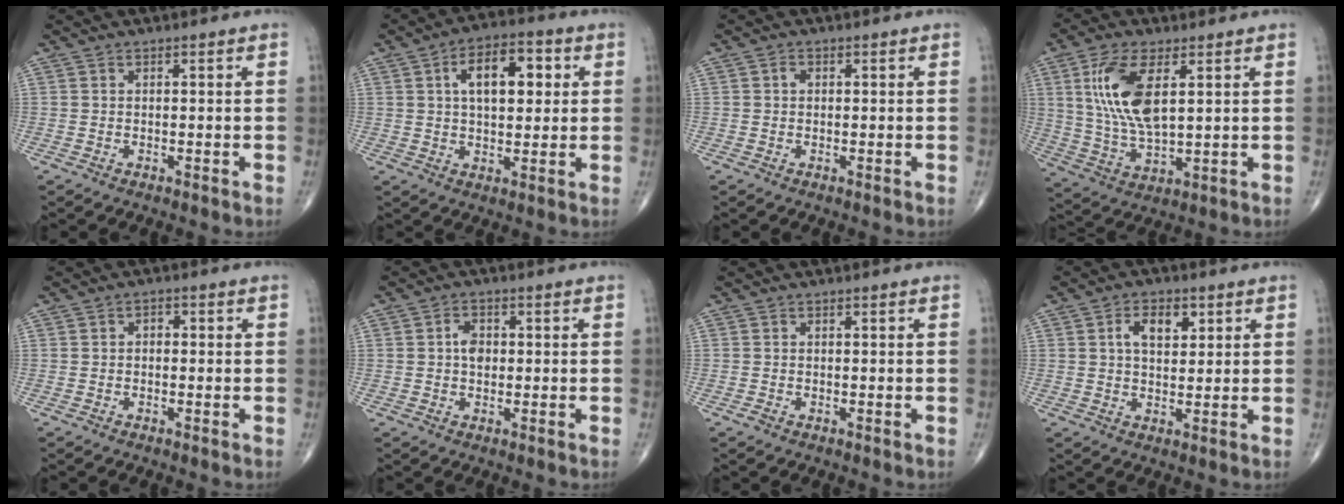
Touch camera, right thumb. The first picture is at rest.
{"total": 11.3, "force": [2.9, 6.0, 9.1], "torque": [-0.118, 0.010, 0.041]}
{"total": 1.1, "force": [0.1, 0.9, 0.6], "torque": [-0.005, 0.003, -0.001]}
{"total": 13.1, "force": [3.9, 5.6, 11.1], "torque": [-0.232, -0.016, 0.082]}
{"total": 1.5, "force": [-0.1, 1.1, 1.0], "torque": [-0.006, 0.006, -0.007]}
{"total": 3.4, "force": [0.2, 2.4, 2.3], "torque": [-0.031, 0.006, -0.001]}
{"total": 0.6, "force": [-0.3, 0.4, 0.3], "torque": [-0.011, -0.002, -0.008]}
{"total": 6.0, "force": [2.1, 3.5, 4.3], "torque": [-0.056, -0.003, 0.032]}